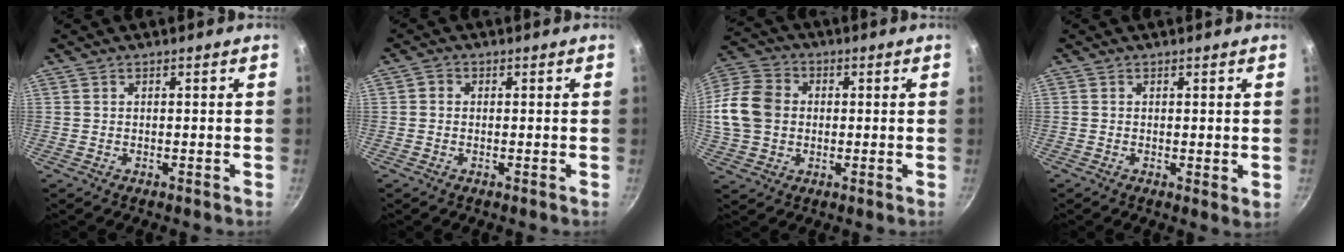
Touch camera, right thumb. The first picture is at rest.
{"total": 1.6, "force": [0.1, 1.5, 0.7], "torque": [-0.010, 0.004, -0.004]}
{"total": 13.5, "force": [0.5, 10.9, 7.9], "torque": [-0.139, 0.016, -0.003]}
{"total": 1.5, "force": [0.4, 0.7, 1.3], "torque": [-0.019, -0.007, 0.003]}